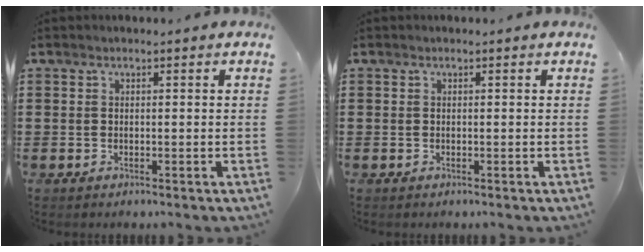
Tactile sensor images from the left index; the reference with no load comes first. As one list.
[{"total": 0.0}]